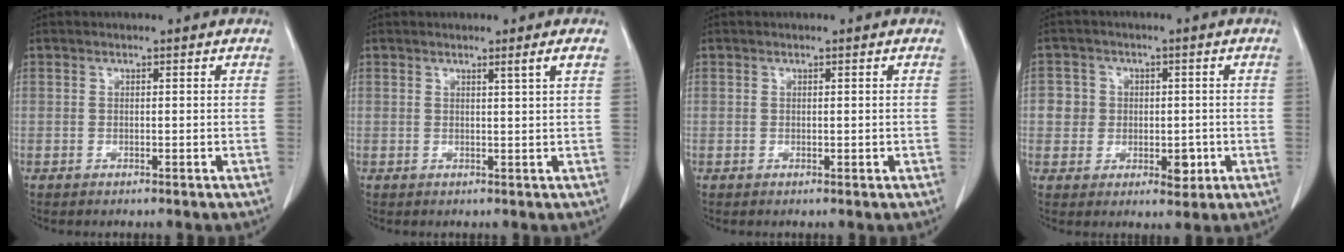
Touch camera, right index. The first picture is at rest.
{"total": 1.6, "force": [0.8, -0.7, 1.2], "torque": [-0.026, -0.009, 0.017]}
{"total": 0.6, "force": [-0.1, 0.4, 0.4], "torque": [-0.005, -0.001, 0.000]}
{"total": 5.6, "force": [-0.6, 5.0, 2.4], "torque": [-0.018, 0.011, -0.003]}